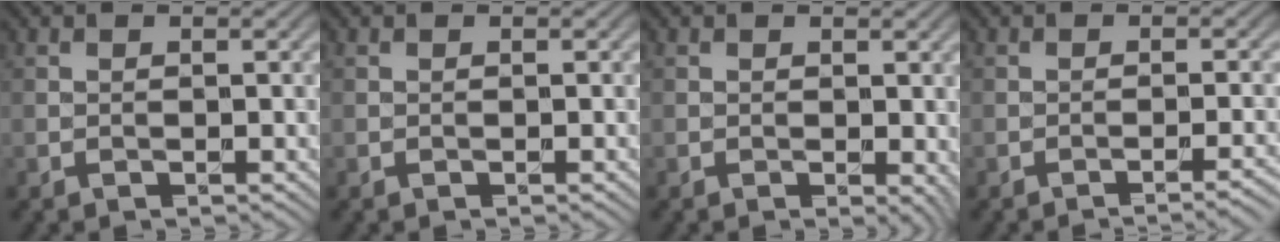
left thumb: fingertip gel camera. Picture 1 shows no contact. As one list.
[{"total": 0.0}, {"total": 2.1, "force": [-0.2, 1.1, 1.7], "torque": [-0.020, -0.008, 0.000]}, {"total": 2.9, "force": [-1.9, 0.4, 2.2], "torque": [-0.026, 0.011, -0.036]}]